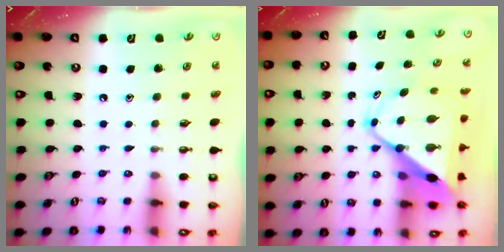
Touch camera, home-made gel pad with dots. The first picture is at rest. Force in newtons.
{"total": 13.7, "press": 13.6, "slide": 1.1}